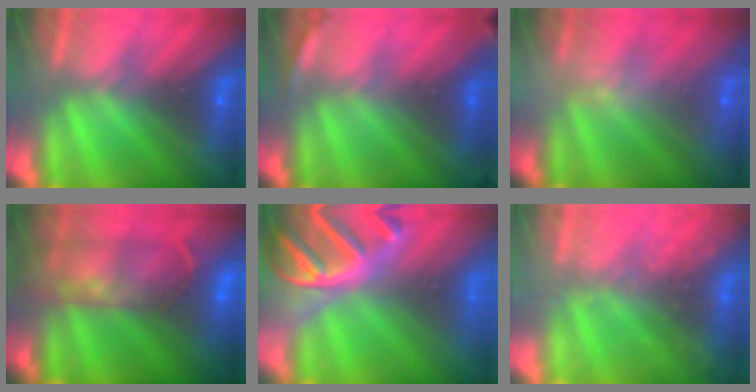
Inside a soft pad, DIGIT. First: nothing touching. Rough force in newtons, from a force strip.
{"total": 2.7}
{"total": 2.5}
{"total": 6.7}
{"total": 6.9}
{"total": 2.4}